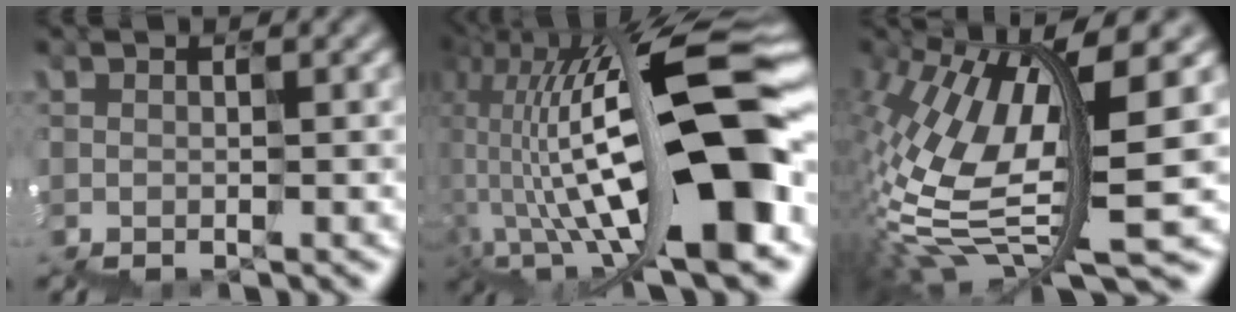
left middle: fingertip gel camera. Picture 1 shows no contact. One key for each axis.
{"total": 15.2, "fx": 0.4, "fy": 7.1, "fz": 13.4, "tx": -0.236, "ty": 0.006, "tz": 0.009}
{"total": 9.8, "fx": 1.1, "fy": 3.3, "fz": 9.1, "tx": -0.224, "ty": -0.010, "tz": 0.035}